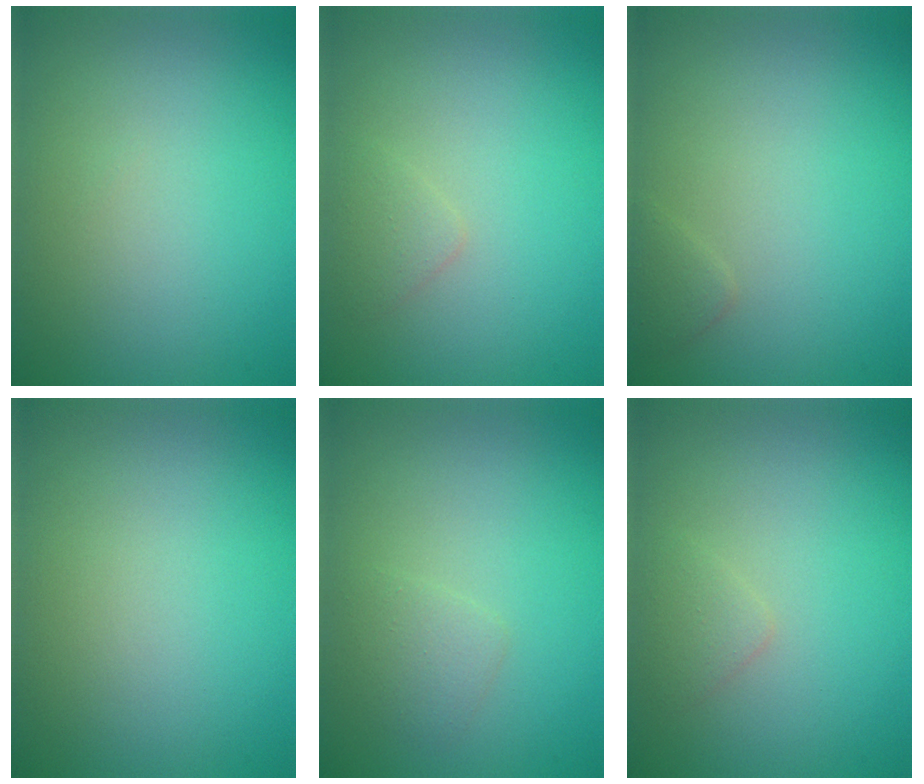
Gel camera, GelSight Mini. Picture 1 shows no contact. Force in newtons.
{"total": 1.1, "press": 1.1, "slide": 0.0}
{"total": 0.9, "press": 0.9, "slide": 0.0}
{"total": 0.0}
{"total": 1.4, "press": 1.4, "slide": 0.1}
{"total": 1.1, "press": 1.1, "slide": 0.0}